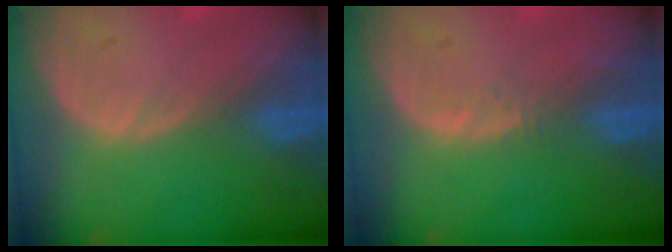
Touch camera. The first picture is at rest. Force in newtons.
{"total": 0.7, "press": 0.7, "slide": 0.1}